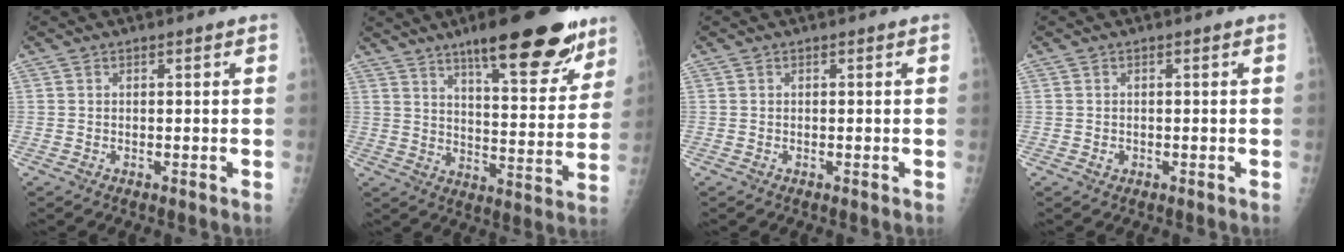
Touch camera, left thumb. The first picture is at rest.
{"total": 20.7, "force": [13.6, 5.8, 14.6], "torque": [-0.165, -0.061, 0.199]}
{"total": 0.0}
{"total": 0.8, "force": [-0.2, 0.7, 0.3], "torque": [-0.002, 0.002, -0.003]}